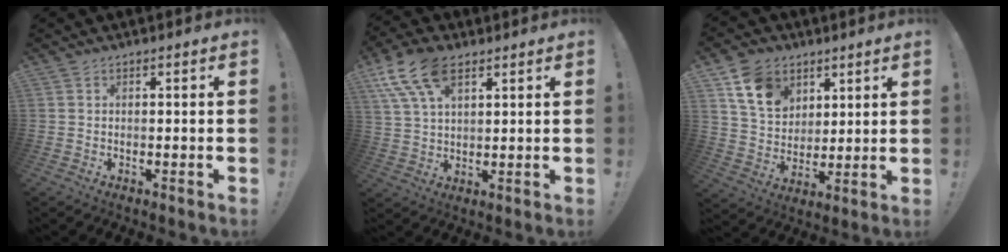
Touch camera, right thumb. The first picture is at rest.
{"total": 12.4, "force": [6.6, 6.4, 8.3], "torque": [-0.159, -0.012, 0.125]}
{"total": 13.4, "force": [7.2, 9.6, 5.9], "torque": [-0.109, -0.024, 0.146]}